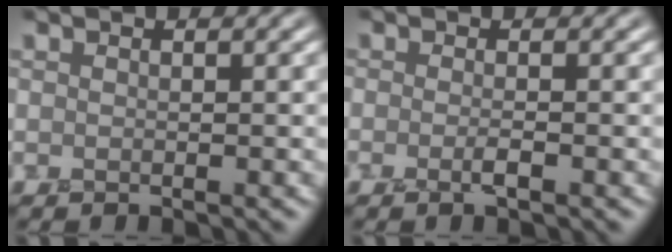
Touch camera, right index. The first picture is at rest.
{"total": 1.1, "force": [-0.6, 0.2, 0.9], "torque": [-0.024, -0.003, -0.014]}